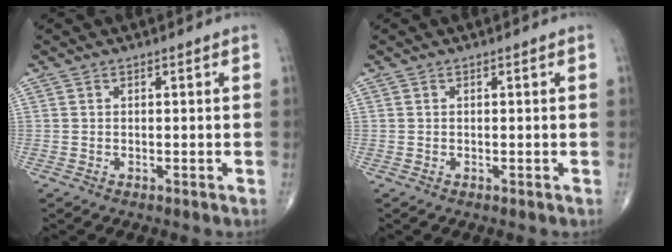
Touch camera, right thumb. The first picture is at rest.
{"total": 0.0}